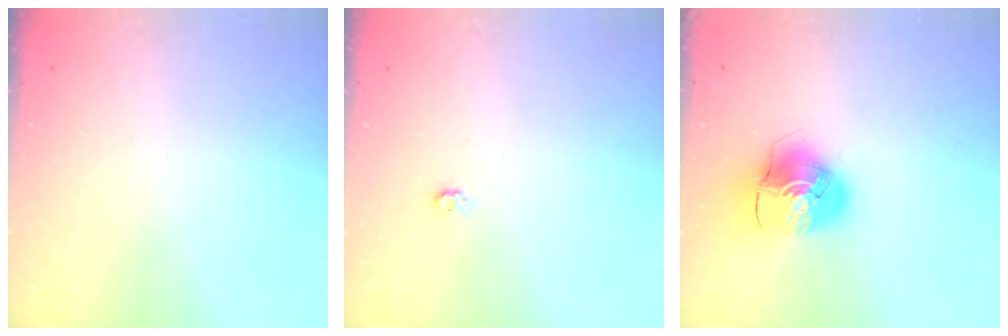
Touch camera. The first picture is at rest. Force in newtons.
{"total": 4.0, "press": 4.0, "slide": 0.4}
{"total": 9.1, "press": 9.0, "slide": 1.2}